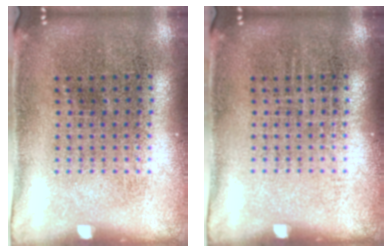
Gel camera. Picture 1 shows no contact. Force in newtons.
{"total": 0.0}